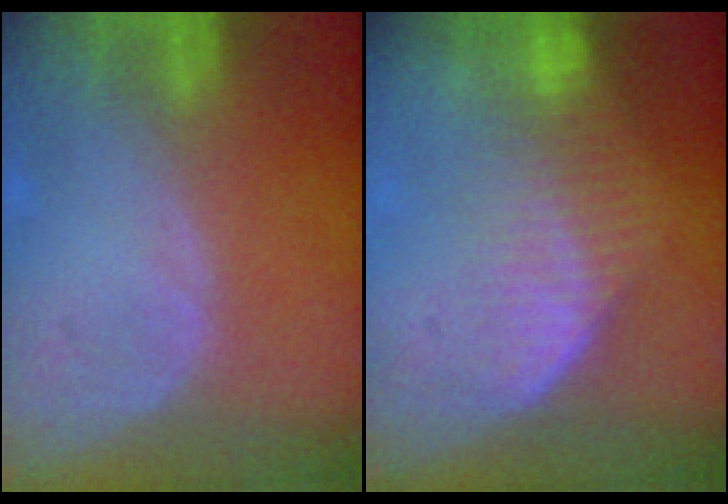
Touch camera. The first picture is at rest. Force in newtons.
{"total": 7.1, "press": 5.9, "slide": 3.8}